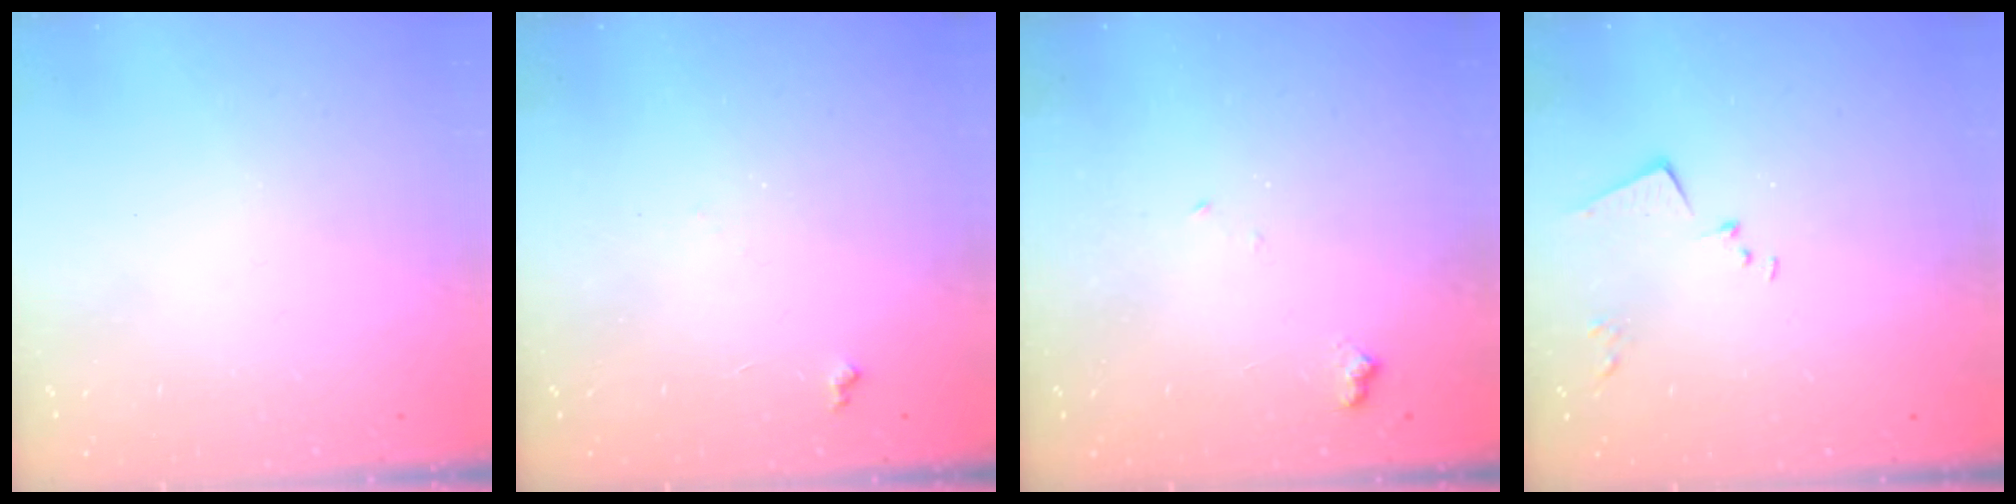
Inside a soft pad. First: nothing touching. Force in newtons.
{"total": 5.0, "press": 5.0, "slide": 0.7}
{"total": 5.6, "press": 5.6, "slide": 0.9}
{"total": 8.4, "press": 8.4, "slide": 0.6}